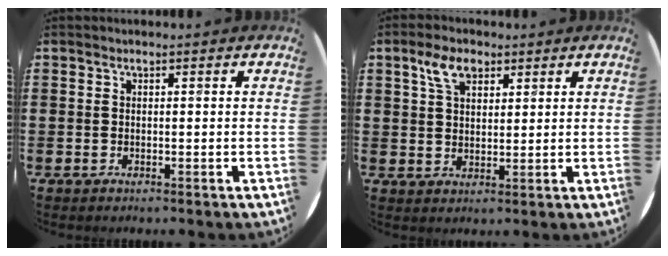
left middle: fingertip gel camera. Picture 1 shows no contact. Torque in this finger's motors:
{"motor_torque": [0.75, -0.58, 0.07, 0.00]}